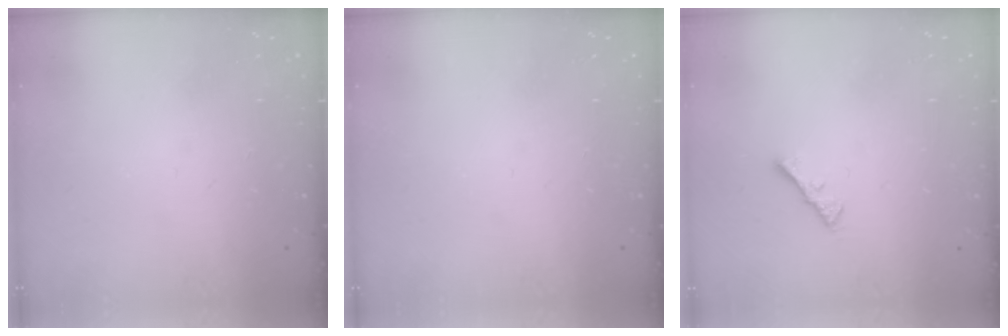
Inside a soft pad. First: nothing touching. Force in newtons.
{"total": 0.0}
{"total": 2.3, "press": 2.2, "slide": 0.4}